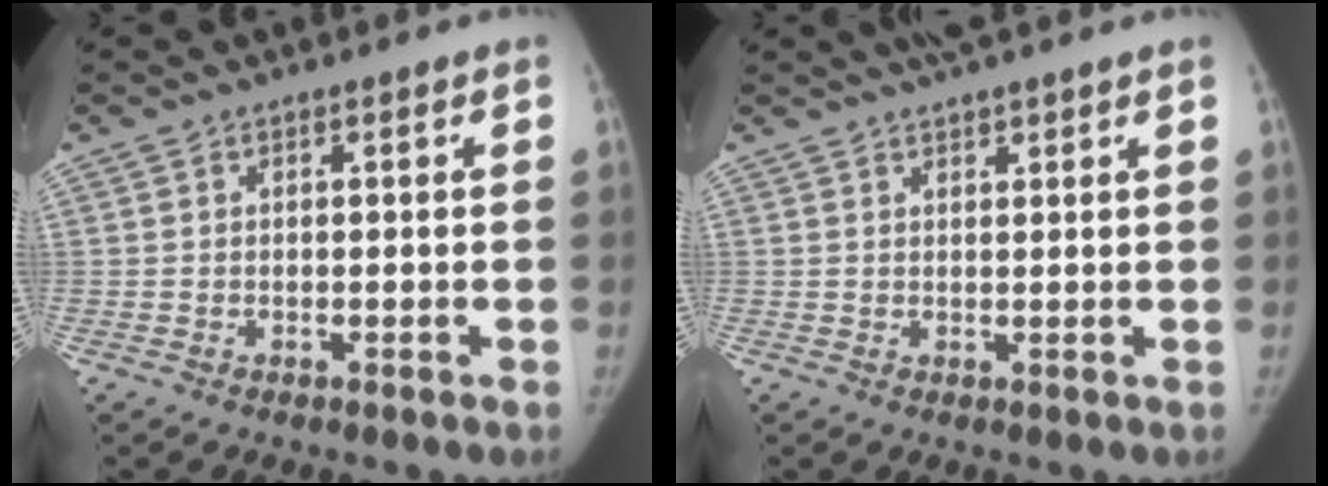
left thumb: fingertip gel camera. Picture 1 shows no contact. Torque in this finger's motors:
{"motor_torque": [-0.09, 0.14, 0.55, -0.34, 0.00]}